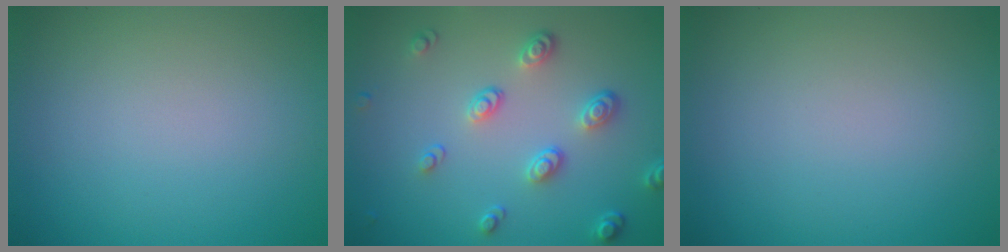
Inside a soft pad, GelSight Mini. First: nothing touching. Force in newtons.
{"total": 3.7, "press": 2.8, "slide": 2.3}
{"total": 0.0}